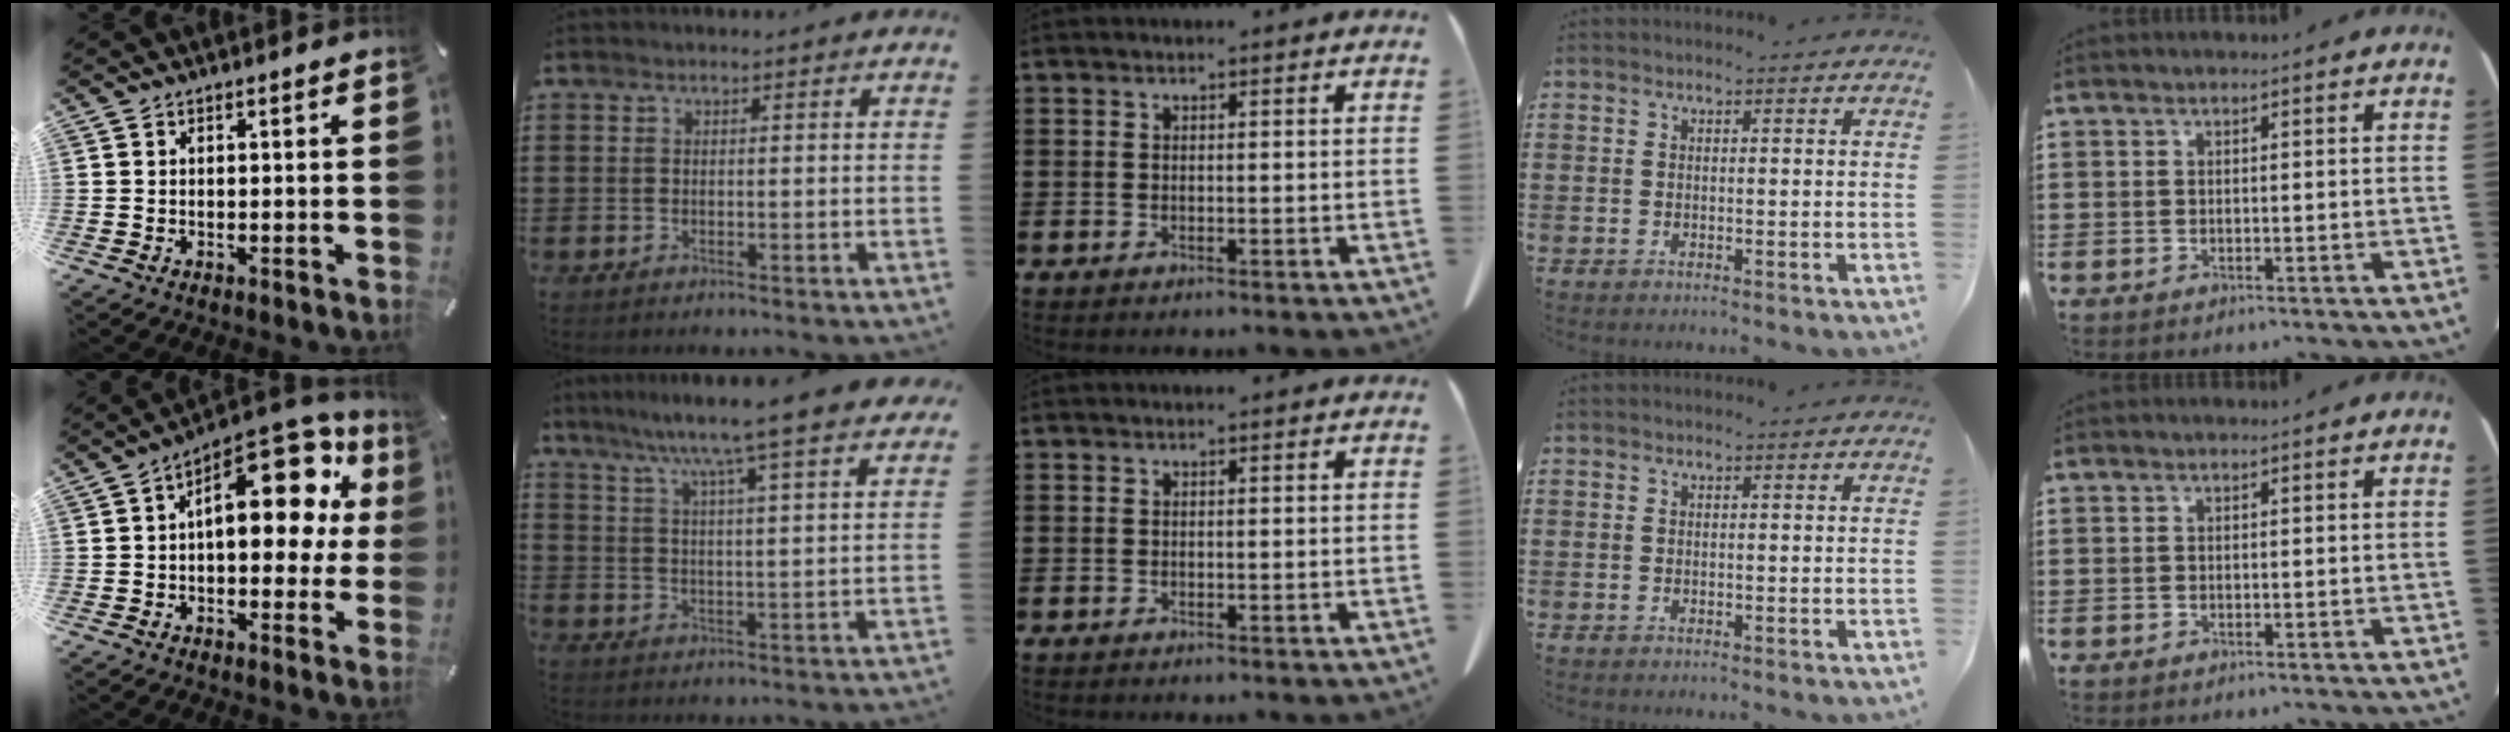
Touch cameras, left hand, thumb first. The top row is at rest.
{"thumb": {"total": 19.8, "force": [7.0, 10.5, 15.3], "torque": [-0.186, -0.060, 0.116]}, "index": {"total": 7.2, "force": [6.1, -1.6, 3.4], "torque": [-0.091, -0.041, 0.097]}}